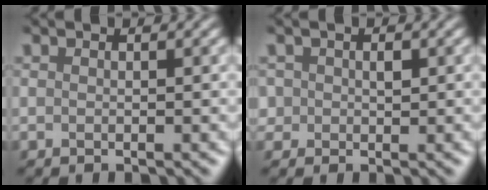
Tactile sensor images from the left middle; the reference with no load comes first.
{"total": 0.9, "force": [0.2, 0.8, -0.3], "torque": [0.004, 0.005, 0.009]}